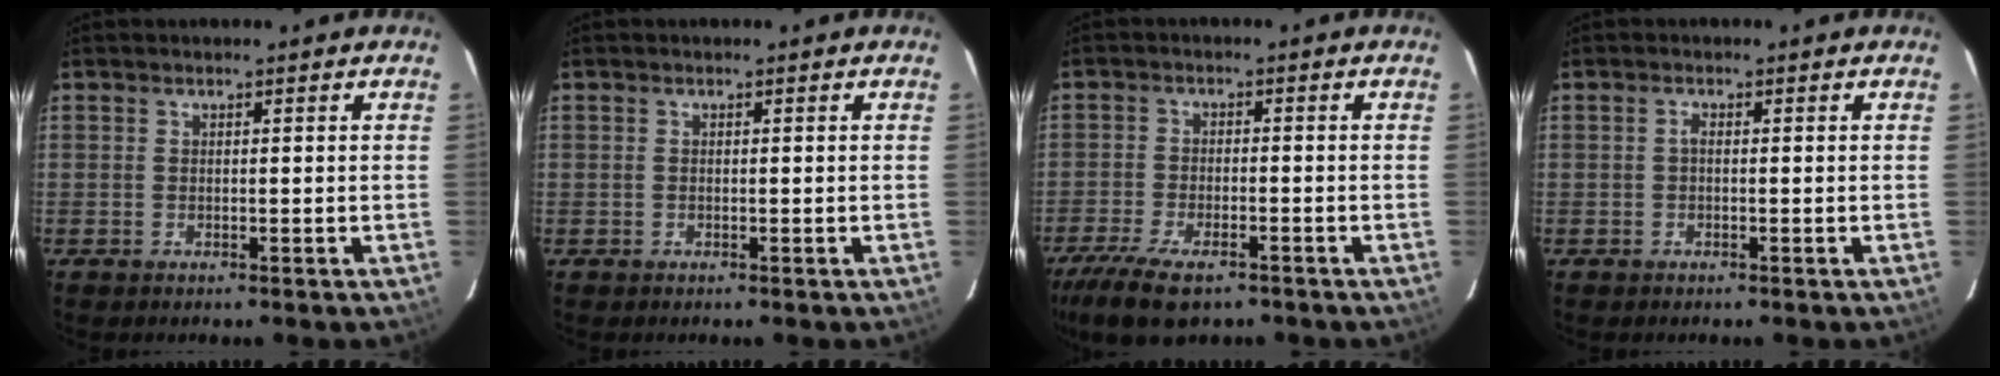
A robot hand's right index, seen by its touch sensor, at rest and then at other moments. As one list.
[{"total": 0.0}, {"total": 11.9, "force": [-8.5, 4.5, 7.1], "torque": [-0.169, -0.034, -0.150]}, {"total": 0.8, "force": [-0.2, 0.4, 0.6], "torque": [-0.013, 0.006, -0.005]}]